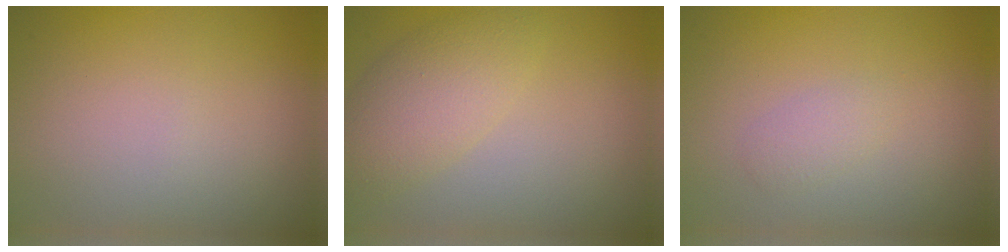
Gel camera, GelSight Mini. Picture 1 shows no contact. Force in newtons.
{"total": 3.9, "press": 3.9, "slide": 0.1}
{"total": 1.2, "press": 1.2, "slide": 0.0}